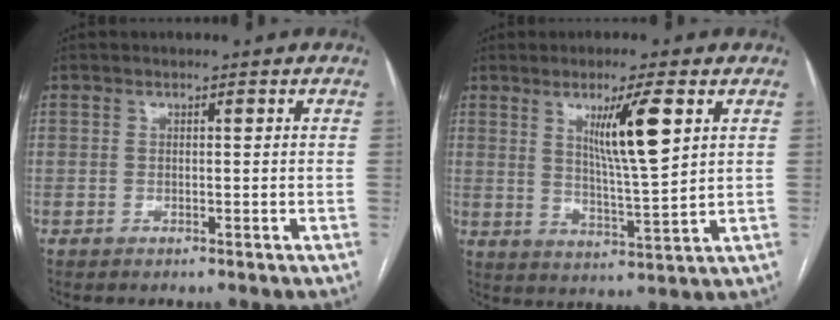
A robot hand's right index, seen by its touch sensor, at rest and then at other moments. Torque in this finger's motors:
{"motor_torque": [0.38, 0.24, 0.40, 0.09]}